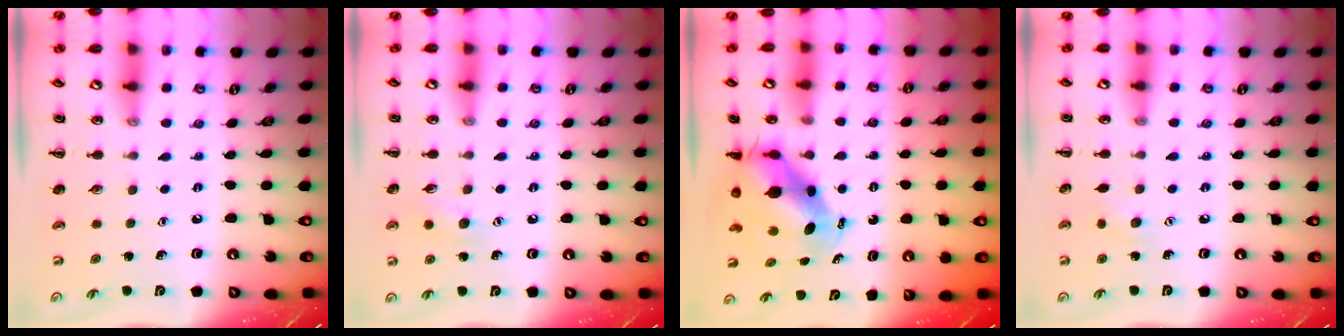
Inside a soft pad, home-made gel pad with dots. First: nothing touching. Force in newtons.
{"total": 6.8, "press": 6.6, "slide": 1.6}
{"total": 6.8, "press": 6.6, "slide": 1.6}
{"total": 5.2, "press": 5.0, "slide": 1.2}